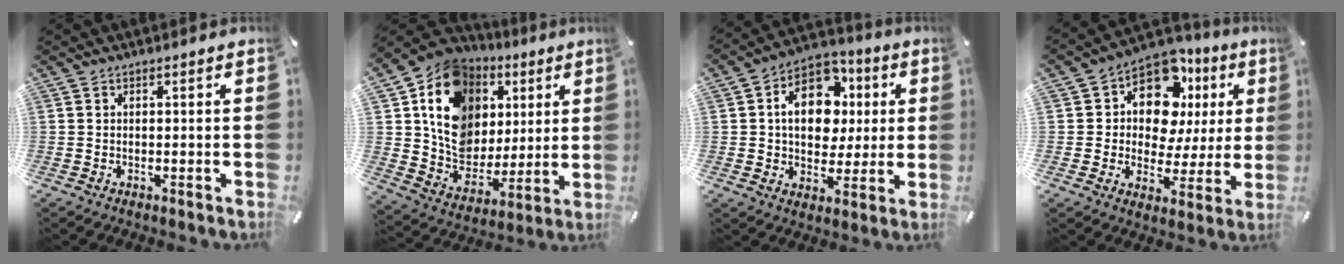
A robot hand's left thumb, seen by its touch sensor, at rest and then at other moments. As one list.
[{"total": 17.1, "force": [5.3, 14.4, 7.5], "torque": [-0.133, -0.028, 0.106]}, {"total": 14.7, "force": [2.3, 11.3, 9.2], "torque": [-0.155, 0.002, 0.044]}, {"total": 13.7, "force": [6.4, 9.3, 7.8], "torque": [-0.122, -0.047, 0.115]}]